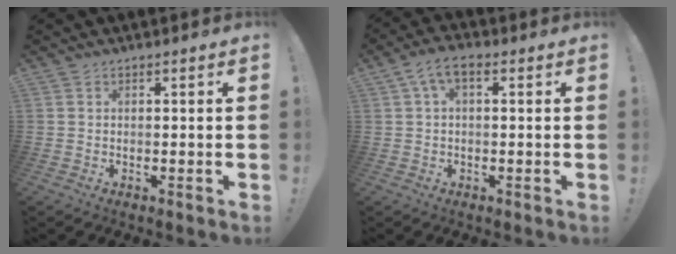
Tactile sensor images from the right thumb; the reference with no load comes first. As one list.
[{"total": 5.0, "force": [0.9, 2.2, 4.3], "torque": [-0.080, 0.006, 0.020]}]